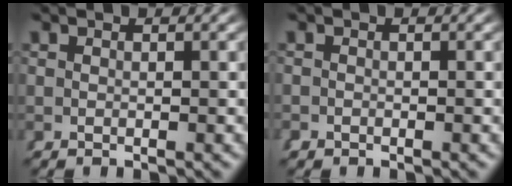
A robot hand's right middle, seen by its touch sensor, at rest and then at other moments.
{"total": 0.8, "force": [-0.7, 0.2, -0.2], "torque": [0.007, -0.012, -0.008]}